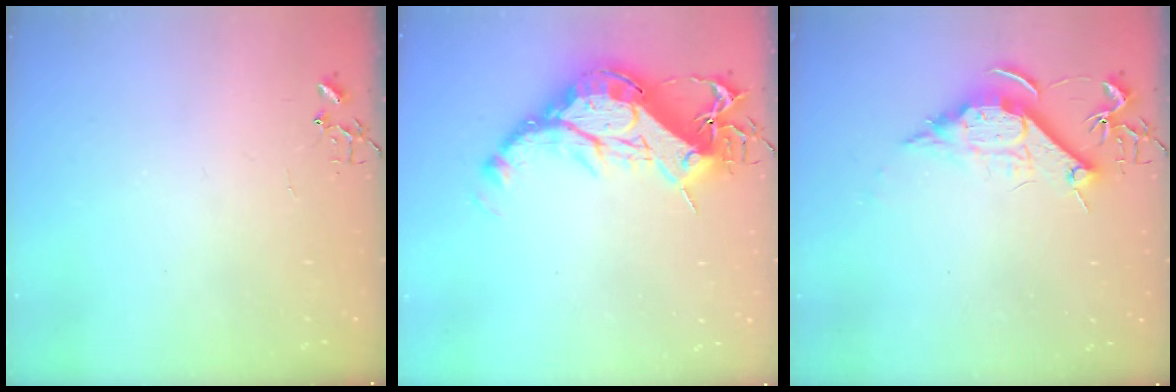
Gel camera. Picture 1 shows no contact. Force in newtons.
{"total": 21.0, "press": 20.9, "slide": 2.1}
{"total": 10.6, "press": 10.6, "slide": 0.1}